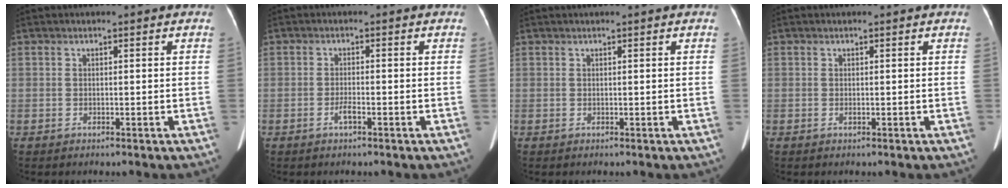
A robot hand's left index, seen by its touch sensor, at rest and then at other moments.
{"total": 1.3, "force": [-0.7, 0.1, 1.1], "torque": [-0.022, 0.000, -0.014]}
{"total": 2.0, "force": [1.8, -0.2, 0.8], "torque": [-0.010, 0.022, 0.026]}
{"total": 0.8, "force": [0.5, 0.1, 0.6], "torque": [-0.008, 0.011, 0.007]}